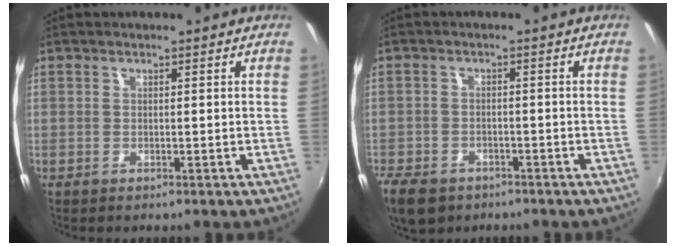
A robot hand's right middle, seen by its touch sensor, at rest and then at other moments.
{"total": 9.1, "force": [-6.0, 5.4, 4.0], "torque": [-0.113, -0.017, -0.106]}